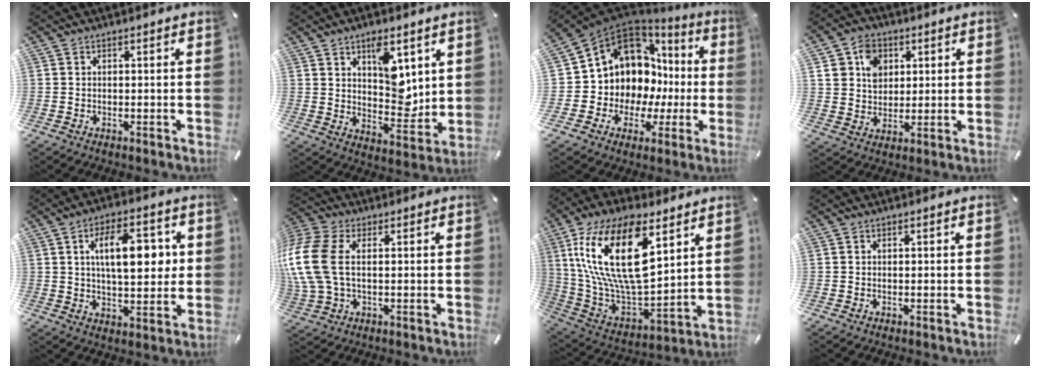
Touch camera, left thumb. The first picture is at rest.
{"total": 10.3, "force": [4.4, 6.3, 6.9], "torque": [-0.074, -0.032, 0.075]}
{"total": 11.1, "force": [4.5, 9.3, 4.2], "torque": [-0.091, -0.067, 0.094]}
{"total": 8.3, "force": [2.7, 7.2, 3.2], "torque": [-0.045, 0.004, 0.047]}
{"total": 13.6, "force": [3.1, 6.8, 11.4], "torque": [-0.172, 0.001, 0.048]}
{"total": 12.5, "force": [1.6, 8.2, 9.3], "torque": [-0.228, 0.001, 0.029]}
{"total": 25.4, "force": [10.2, 12.1, 19.8], "torque": [-0.416, -0.042, 0.173]}
{"total": 0.0}